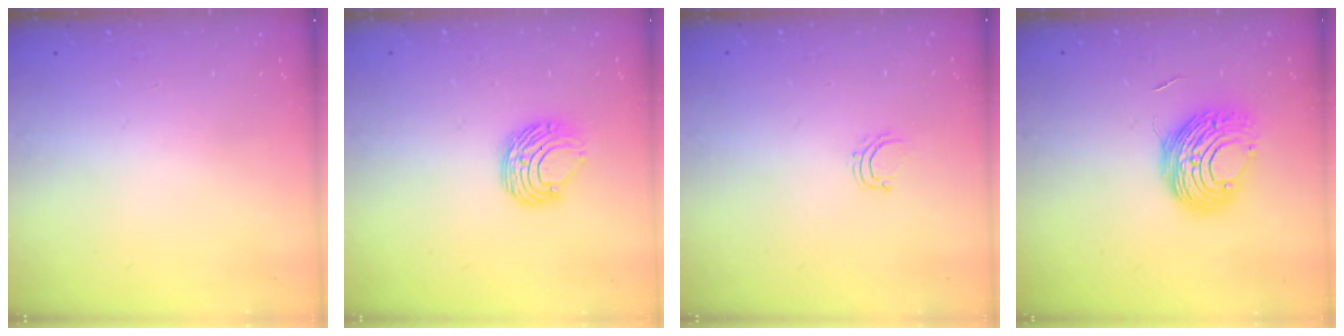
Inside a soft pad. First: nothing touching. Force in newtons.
{"total": 8.7, "press": 8.6, "slide": 0.7}
{"total": 4.4, "press": 4.4, "slide": 0.3}
{"total": 10.7, "press": 10.7, "slide": 0.6}